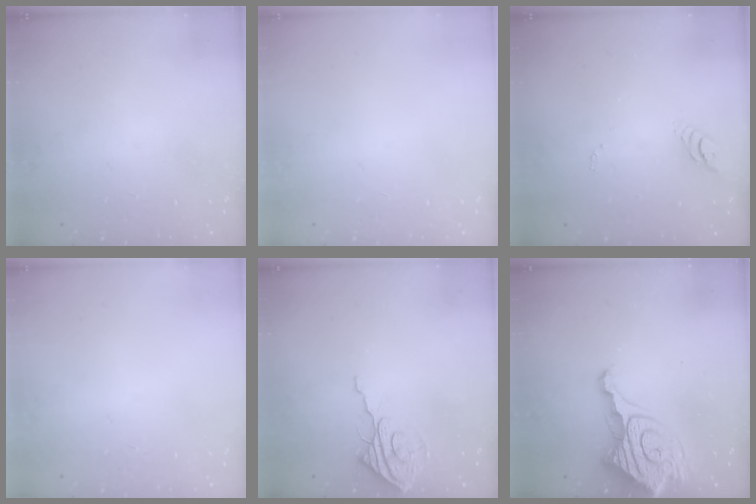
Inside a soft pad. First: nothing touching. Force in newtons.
{"total": 0.0}
{"total": 4.0, "press": 3.9, "slide": 0.3}
{"total": 0.0}
{"total": 9.1, "press": 9.1, "slide": 0.7}
{"total": 16.1, "press": 16.0, "slide": 1.9}